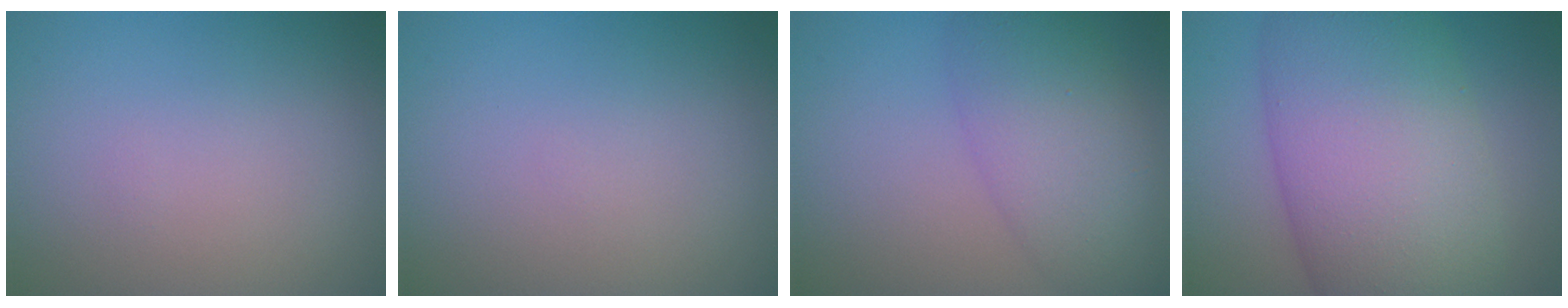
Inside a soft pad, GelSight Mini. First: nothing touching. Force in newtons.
{"total": 0.0}
{"total": 5.7, "press": 5.7, "slide": 0.2}
{"total": 13.9, "press": 13.9, "slide": 0.7}